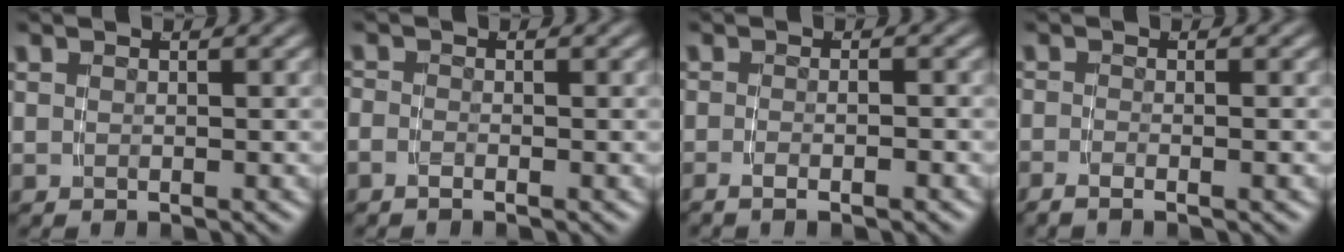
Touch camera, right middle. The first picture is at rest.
{"total": 1.0, "force": [-0.8, 0.5, 0.3], "torque": [-0.012, -0.006, -0.017]}
{"total": 2.0, "force": [-1.7, 0.3, 1.0], "torque": [-0.020, 0.001, -0.030]}
{"total": 1.4, "force": [-1.2, 0.0, 0.7], "torque": [-0.017, -0.005, -0.021]}